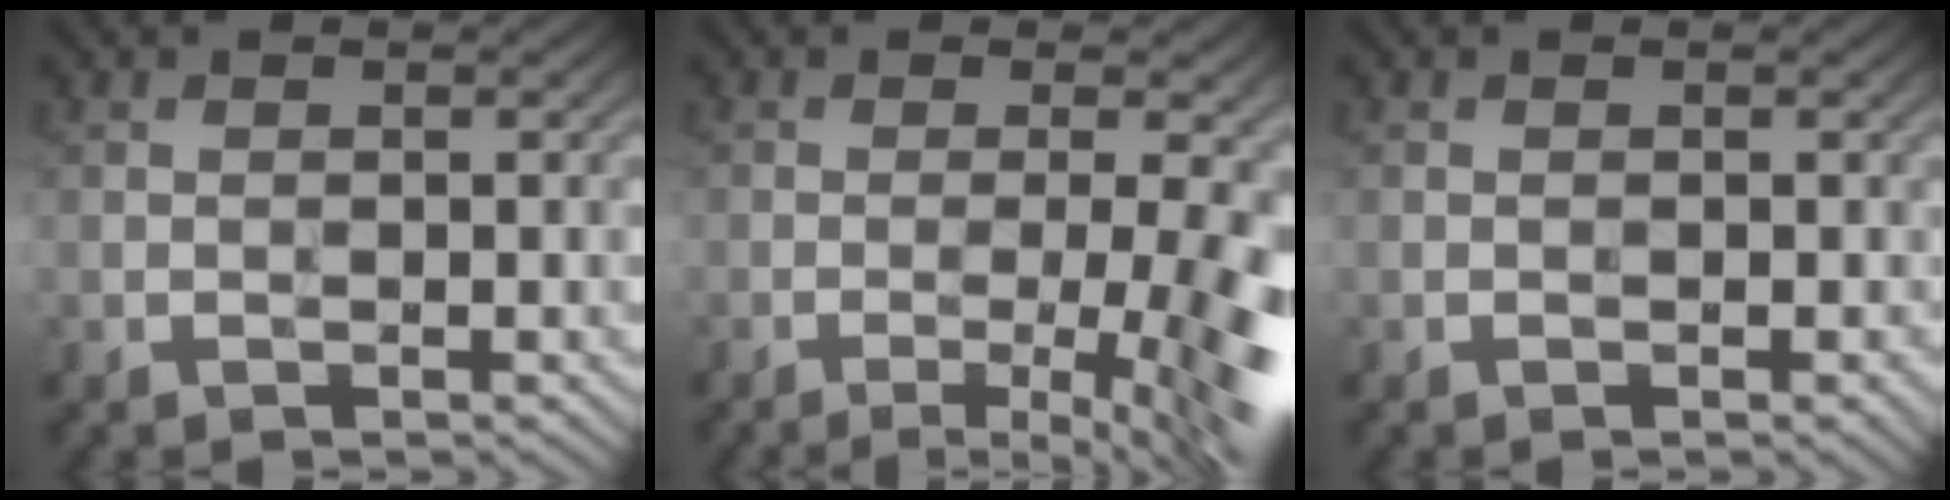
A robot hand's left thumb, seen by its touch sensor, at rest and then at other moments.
{"total": 11.5, "force": [-2.7, 3.2, 10.8], "torque": [-0.116, -0.001, -0.032]}
{"total": 0.5, "force": [-0.2, 0.1, 0.5], "torque": [-0.009, 0.000, -0.003]}